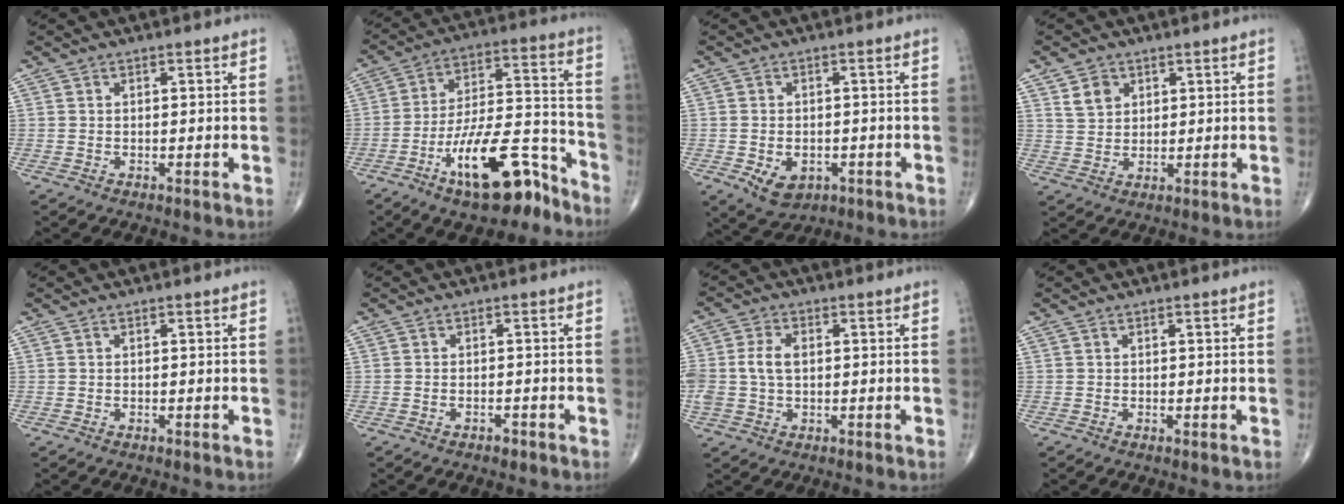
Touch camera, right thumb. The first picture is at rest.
{"total": 17.7, "force": [-10.9, 6.4, 12.4], "torque": [-0.186, 0.090, -0.183]}
{"total": 6.3, "force": [-2.0, 4.4, 4.0], "torque": [-0.053, 0.003, -0.019]}
{"total": 4.5, "force": [2.3, 3.5, 1.8], "torque": [-0.017, -0.014, 0.047]}
{"total": 0.0}
{"total": 1.1, "force": [-0.8, 0.6, 0.5], "torque": [-0.013, 0.007, -0.011]}
{"total": 6.7, "force": [0.4, 4.4, 5.1], "torque": [-0.120, 0.014, 0.010]}
{"total": 0.0}